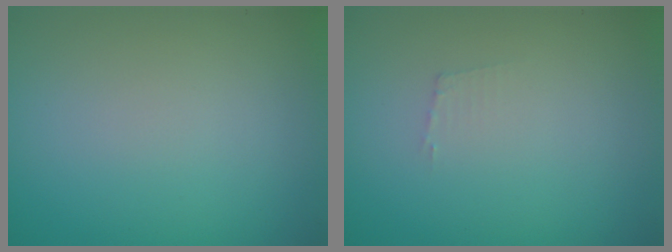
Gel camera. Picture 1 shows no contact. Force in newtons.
{"total": 0.7, "press": 0.7, "slide": 0.1}